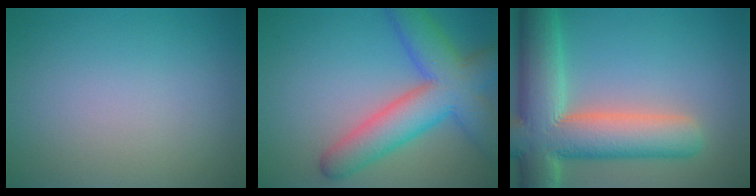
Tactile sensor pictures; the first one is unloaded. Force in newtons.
{"total": 8.6, "press": 8.6, "slide": 0.4}
{"total": 11.2, "press": 11.2, "slide": 1.2}